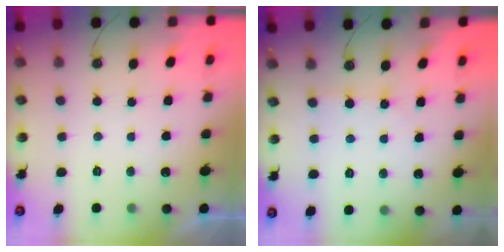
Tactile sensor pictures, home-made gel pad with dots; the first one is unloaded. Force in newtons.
{"total": 2.3, "press": 2.3, "slide": 0.3}